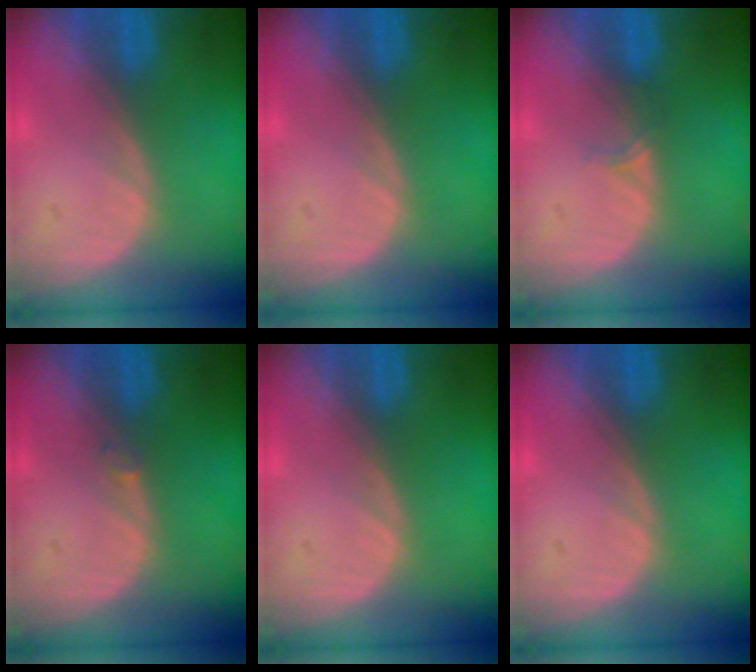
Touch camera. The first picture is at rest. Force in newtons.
{"total": 0.0}
{"total": 1.3, "press": 1.0, "slide": 0.9}
{"total": 0.6, "press": 0.5, "slide": 0.3}
{"total": 0.0}
{"total": 0.0}